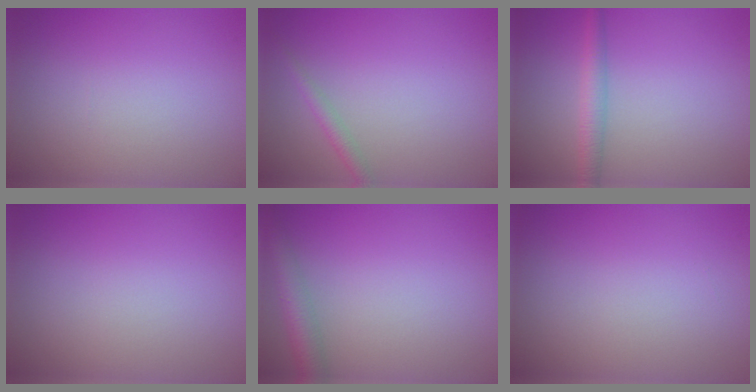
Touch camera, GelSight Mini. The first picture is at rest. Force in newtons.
{"total": 1.3, "press": 1.3, "slide": 0.1}
{"total": 2.3, "press": 2.3, "slide": 0.1}
{"total": 0.0}
{"total": 3.3, "press": 3.3, "slide": 0.1}
{"total": 0.0}